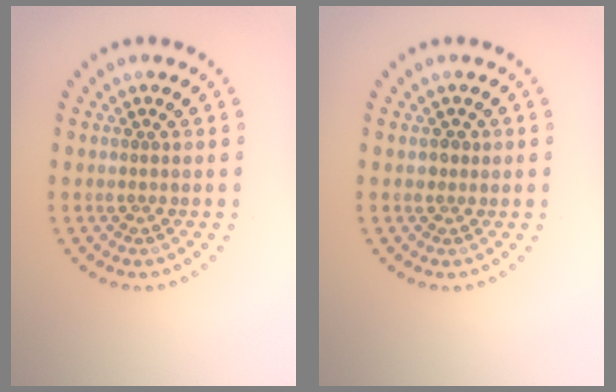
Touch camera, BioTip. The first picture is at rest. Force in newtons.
{"total": 0.9, "press": 0.8, "slide": 0.4}